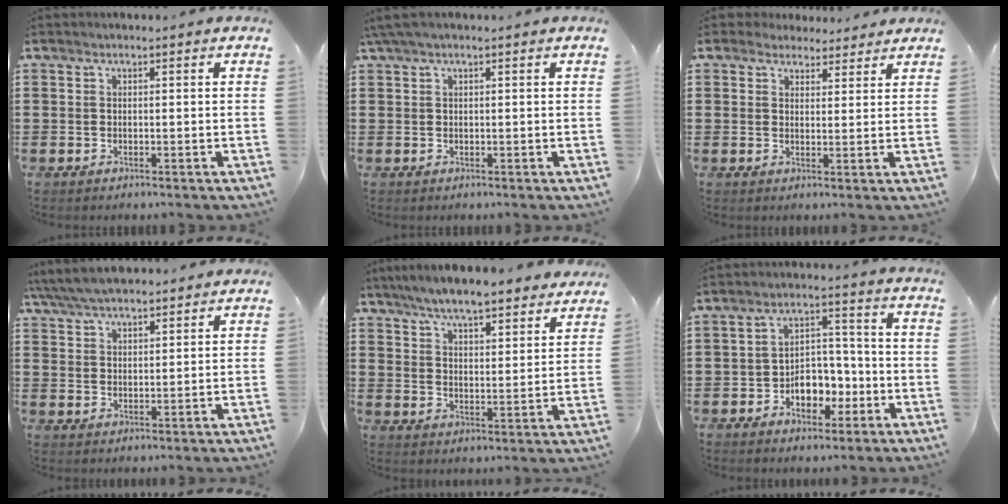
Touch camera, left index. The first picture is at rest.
{"total": 1.3, "force": [0.5, 0.1, 1.2], "torque": [-0.024, 0.001, 0.011]}
{"total": 3.3, "force": [2.9, 1.4, 0.2], "torque": [-0.016, 0.001, 0.057]}
{"total": 5.5, "force": [5.1, 1.0, 1.9], "torque": [-0.053, -0.009, 0.093]}
{"total": 6.3, "force": [6.0, 0.4, 1.9], "torque": [-0.061, -0.027, 0.107]}
{"total": 6.1, "force": [-2.6, 4.4, 3.3], "torque": [-0.047, 0.011, -0.051]}